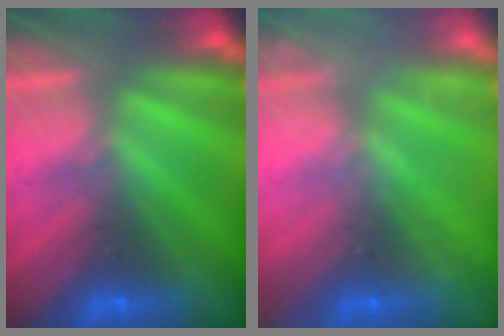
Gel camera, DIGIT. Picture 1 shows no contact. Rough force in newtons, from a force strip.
{"total": 2.3}